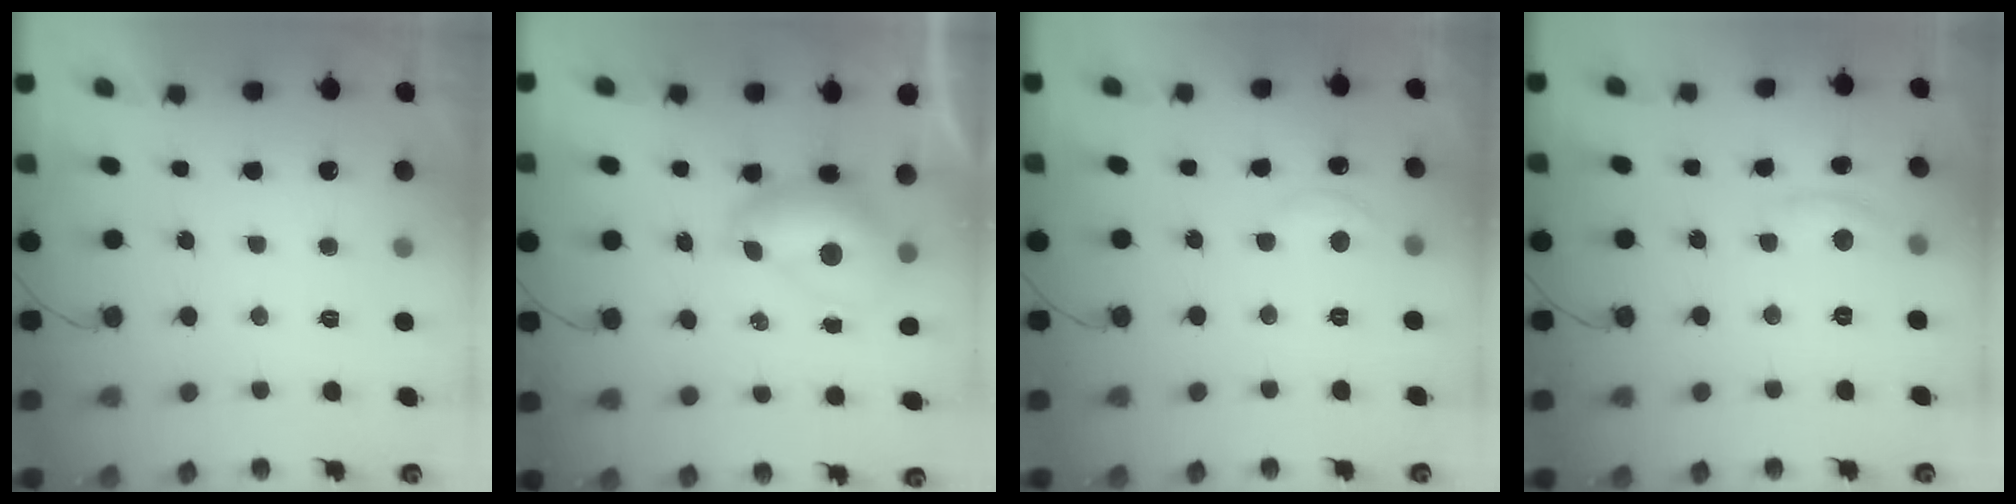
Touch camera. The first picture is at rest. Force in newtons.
{"total": 7.5, "press": 7.5, "slide": 0.9}
{"total": 4.6, "press": 4.6, "slide": 0.5}
{"total": 5.2, "press": 5.2, "slide": 0.5}